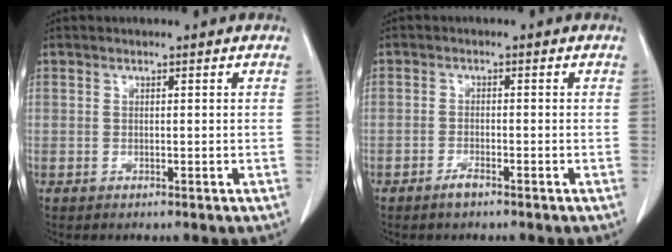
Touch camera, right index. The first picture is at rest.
{"total": 1.7, "force": [-1.4, 0.3, 1.0], "torque": [-0.022, -0.001, -0.026]}